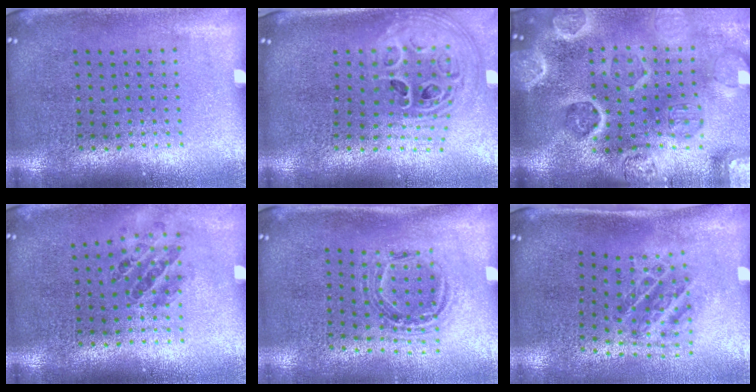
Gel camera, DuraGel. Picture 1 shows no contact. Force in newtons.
{"total": 2.9, "press": 2.1, "slide": 2.0}
{"total": 5.0, "press": 4.4, "slide": 2.4}
{"total": 0.9, "press": 0.9, "slide": 0.3}
{"total": 1.0, "press": 1.0, "slide": 0.1}
{"total": 1.3, "press": 1.1, "slide": 0.6}